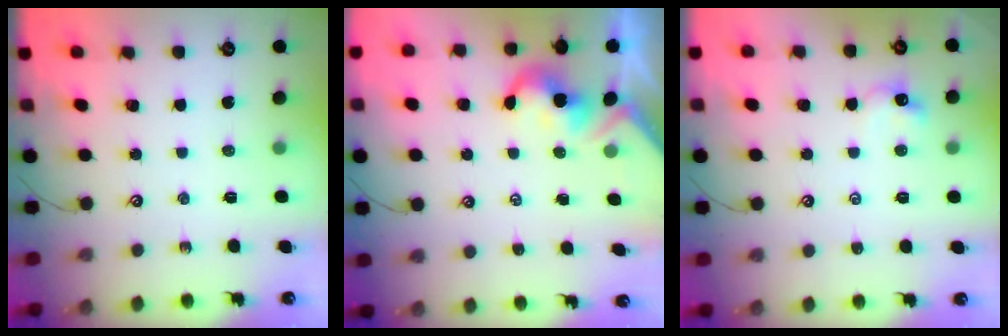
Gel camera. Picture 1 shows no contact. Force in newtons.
{"total": 2.1, "press": 2.0, "slide": 0.5}
{"total": 1.7, "press": 1.7, "slide": 0.3}